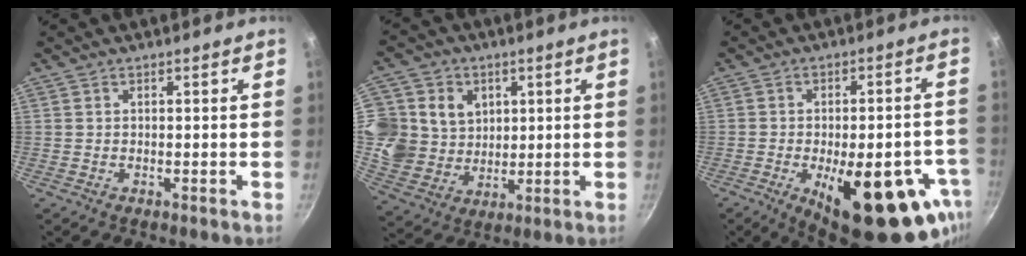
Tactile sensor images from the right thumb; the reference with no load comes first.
{"total": 16.1, "force": [4.0, 14.3, 6.2], "torque": [-0.115, -0.014, 0.077]}
{"total": 24.0, "force": [-9.8, 10.0, 19.5], "torque": [-0.209, 0.019, -0.121]}